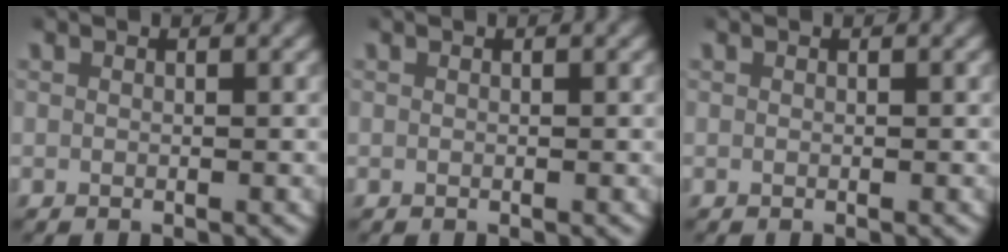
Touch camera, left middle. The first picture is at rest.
{"total": 0.0}
{"total": 0.0}